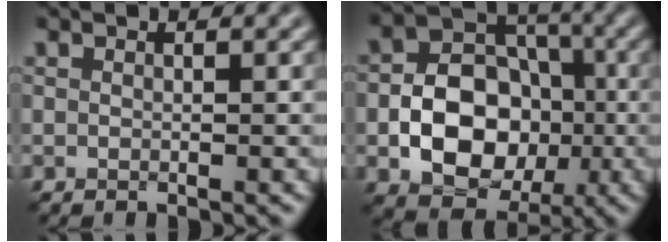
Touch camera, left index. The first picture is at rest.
{"total": 9.1, "force": [-2.3, 6.7, 5.8], "torque": [-0.090, 0.000, -0.042]}